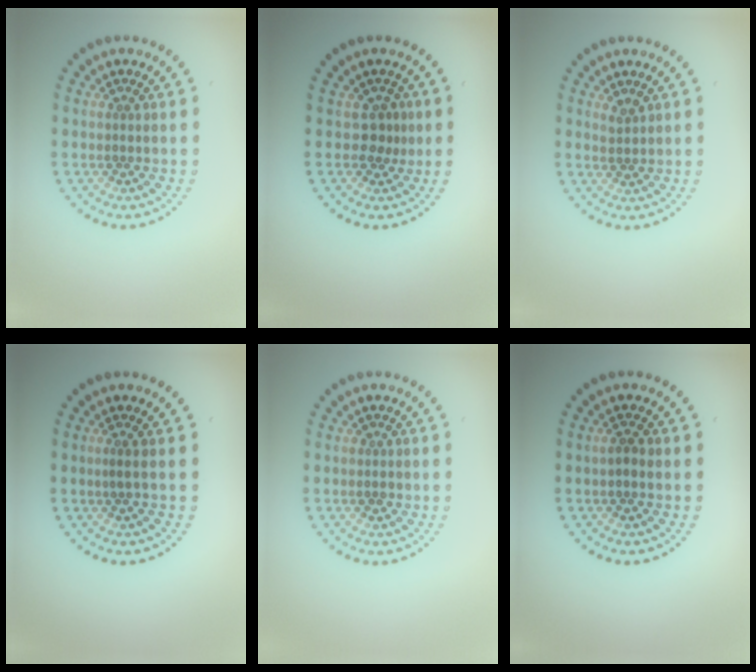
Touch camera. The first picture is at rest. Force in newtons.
{"total": 1.6, "press": 1.2, "slide": 1.1}
{"total": 1.0, "press": 0.9, "slide": 0.6}
{"total": 0.6, "press": 0.3, "slide": 0.6}
{"total": 0.8, "press": 0.8, "slide": 0.2}
{"total": 1.0, "press": 1.0, "slide": 0.2}